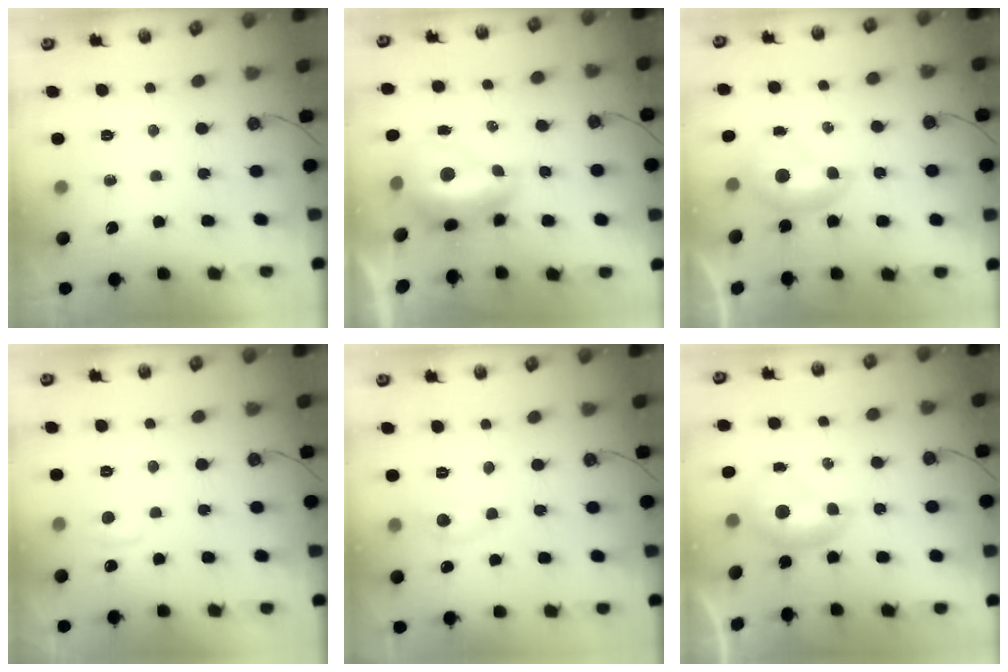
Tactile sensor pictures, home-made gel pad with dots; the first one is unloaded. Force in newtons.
{"total": 2.9, "press": 2.8, "slide": 0.7}
{"total": 0.0}
{"total": 0.9, "press": 0.6, "slide": 0.7}
{"total": 0.8, "press": 0.6, "slide": 0.5}
{"total": 0.0}